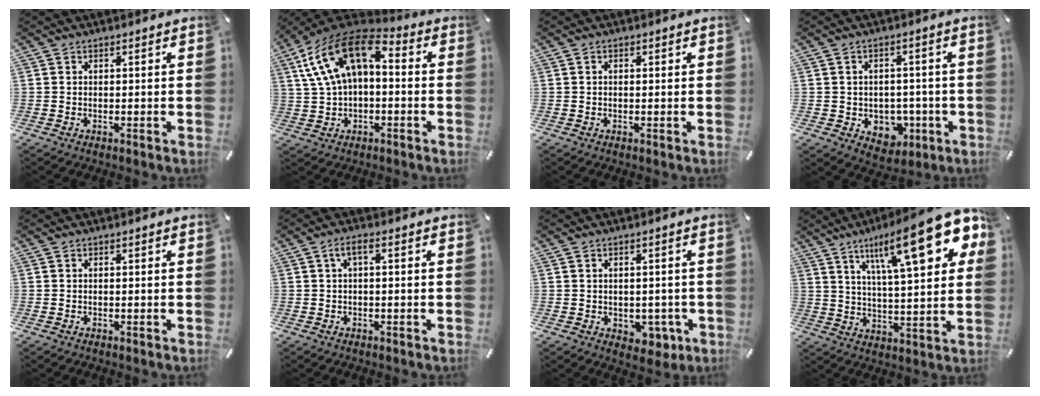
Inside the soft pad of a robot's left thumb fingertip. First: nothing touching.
{"total": 13.8, "force": [4.0, 8.8, 9.9], "torque": [-0.201, -0.008, 0.072]}
{"total": 0.5, "force": [0.1, 0.3, 0.4], "torque": [-0.008, 0.003, 0.000]}
{"total": 6.7, "force": [-1.1, 6.0, 2.9], "torque": [-0.025, 0.005, -0.014]}
{"total": 0.0}
{"total": 2.8, "force": [0.0, 0.7, 2.8], "torque": [-0.053, 0.008, -0.003]}
{"total": 4.0, "force": [-0.7, 3.2, 2.3], "torque": [-0.015, -0.003, -0.014]}
{"total": 23.3, "force": [11.9, 6.7, 18.9], "torque": [-0.290, -0.053, 0.179]}